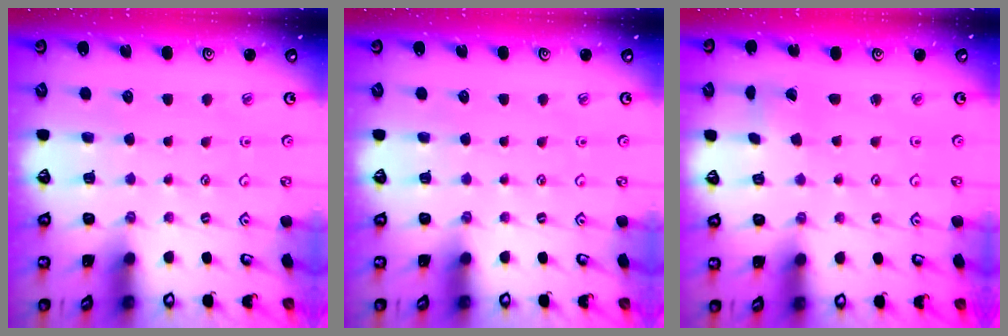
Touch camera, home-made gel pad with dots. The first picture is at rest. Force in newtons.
{"total": 0.0}
{"total": 1.7, "press": 1.7, "slide": 0.1}